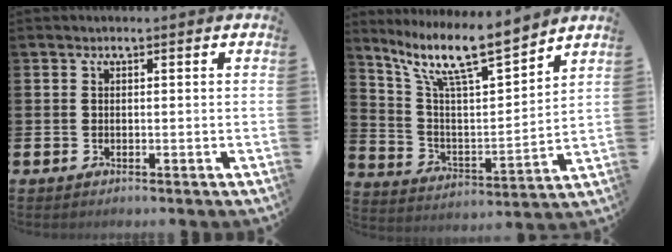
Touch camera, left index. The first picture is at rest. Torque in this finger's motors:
{"motor_torque": [0.20, -0.32, 0.88, 0.21]}